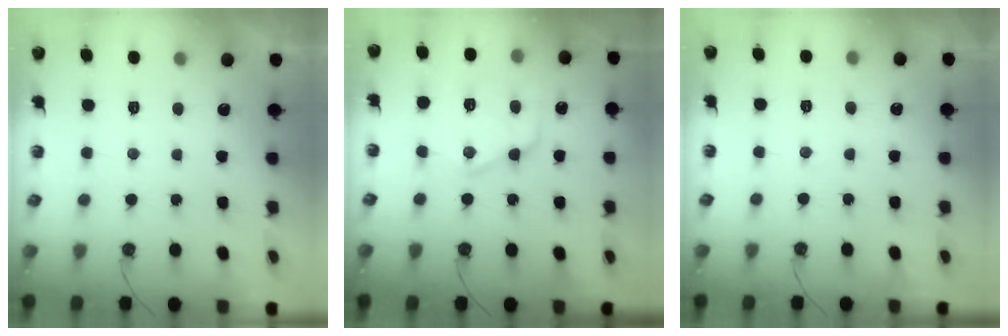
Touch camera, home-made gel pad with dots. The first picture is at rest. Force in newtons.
{"total": 15.3, "press": 15.3, "slide": 1.4}
{"total": 2.9, "press": 2.9, "slide": 0.5}